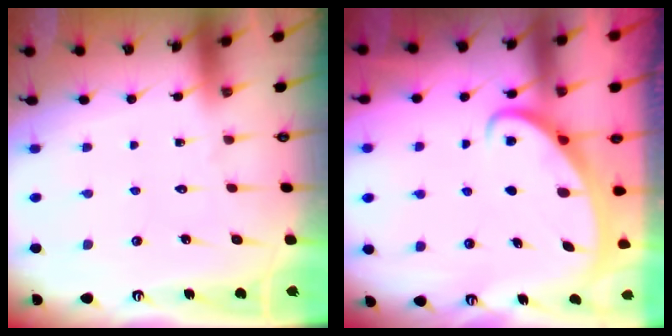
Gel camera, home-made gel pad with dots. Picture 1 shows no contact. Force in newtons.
{"total": 2.4, "press": 2.3, "slide": 0.3}